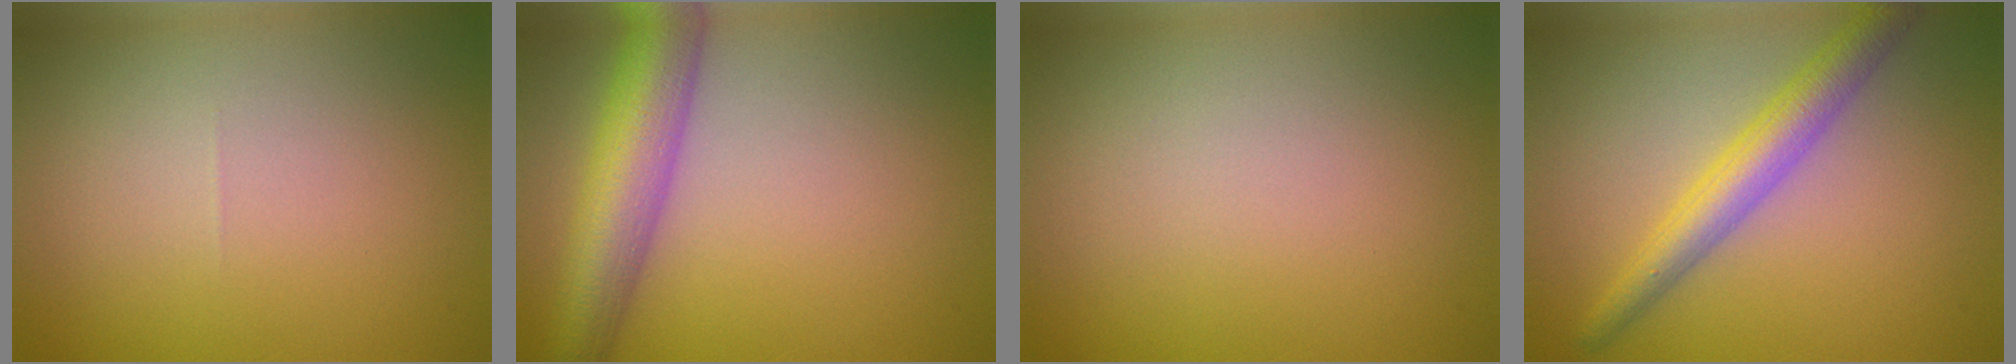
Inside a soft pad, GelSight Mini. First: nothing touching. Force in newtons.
{"total": 7.7, "press": 7.7, "slide": 0.3}
{"total": 0.0}
{"total": 4.2, "press": 4.2, "slide": 0.1}